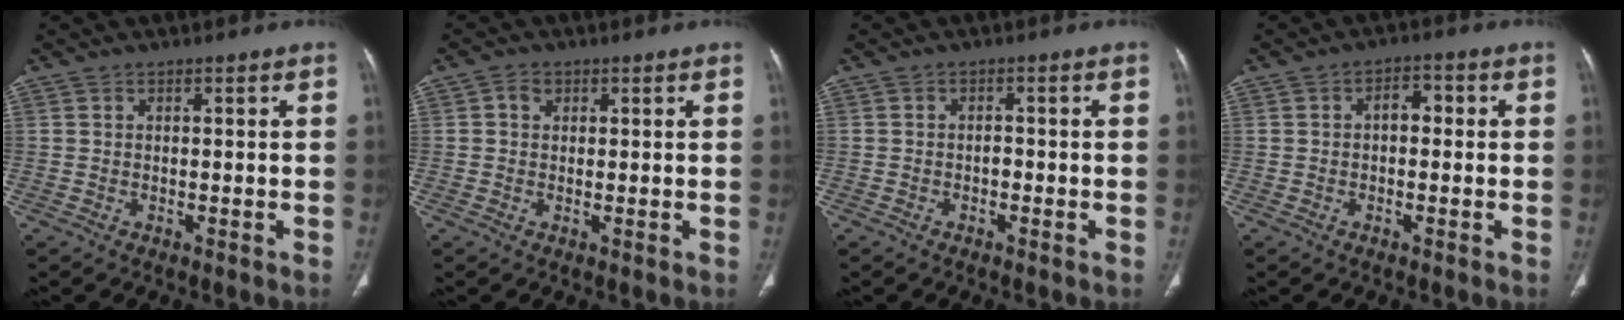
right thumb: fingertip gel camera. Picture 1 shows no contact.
{"total": 1.9, "force": [0.6, 1.6, 0.8], "torque": [-0.007, 0.002, 0.008]}
{"total": 1.1, "force": [-0.5, 0.7, 0.7], "torque": [-0.003, 0.004, -0.012]}
{"total": 3.4, "force": [0.0, 2.2, 2.6], "torque": [-0.025, 0.015, -0.007]}